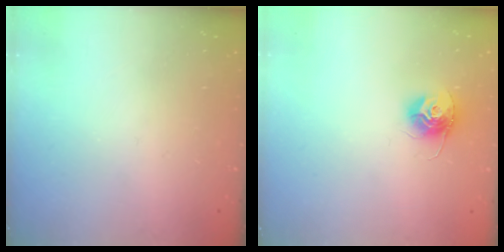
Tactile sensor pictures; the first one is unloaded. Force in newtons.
{"total": 11.2, "press": 11.2, "slide": 0.7}